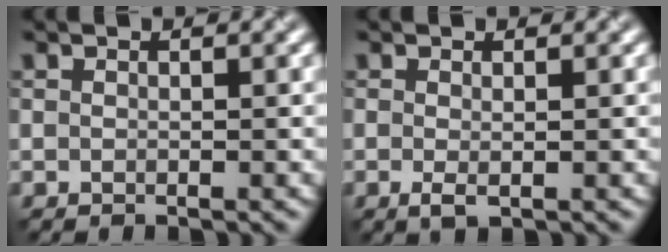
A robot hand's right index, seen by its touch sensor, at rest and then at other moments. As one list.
[{"total": 1.1, "force": [-0.2, 0.2, 1.0], "torque": [-0.021, -0.007, -0.003]}]